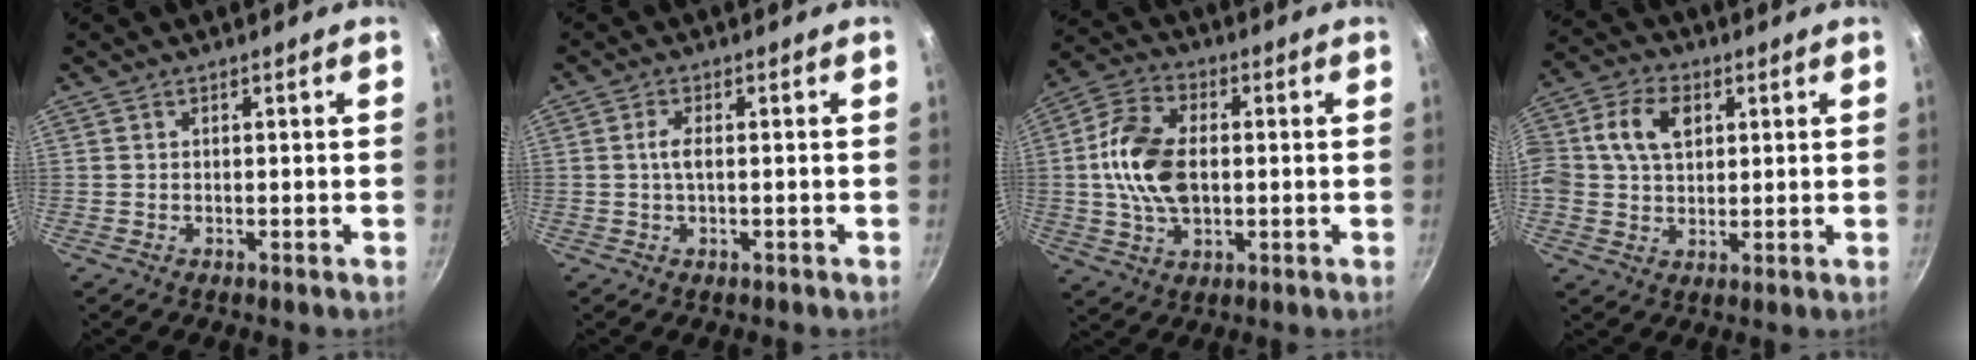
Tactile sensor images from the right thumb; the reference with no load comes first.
{"total": 2.7, "force": [-0.1, 1.1, 2.5], "torque": [-0.054, 0.004, -0.007]}
{"total": 13.3, "force": [0.3, 8.3, 10.4], "torque": [-0.184, 0.017, -0.005]}
{"total": 11.5, "force": [2.8, 8.3, 7.4], "torque": [-0.136, 0.018, 0.039]}